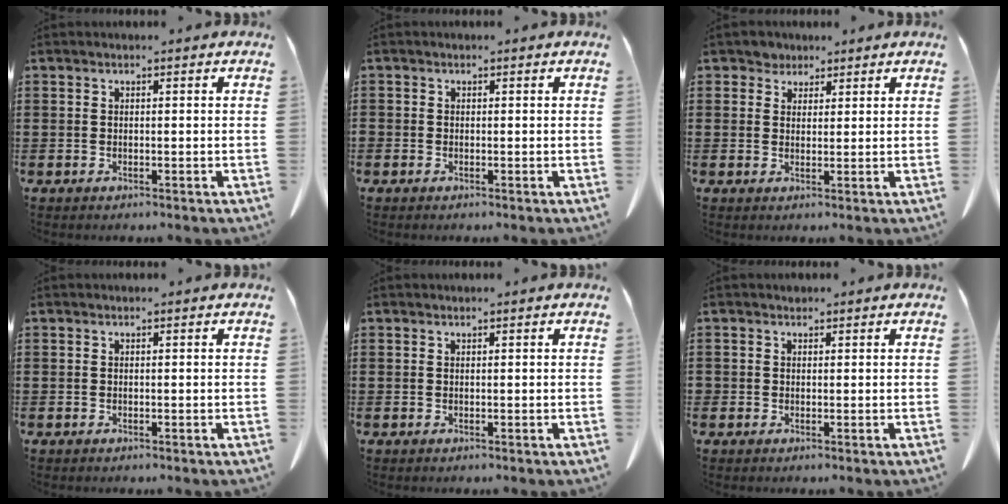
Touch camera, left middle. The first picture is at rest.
{"total": 0.5, "force": [-0.3, 0.4, 0.1], "torque": [-0.002, 0.002, -0.007]}
{"total": 2.4, "force": [1.9, 1.5, 0.2], "torque": [-0.014, 0.010, 0.035]}
{"total": 0.0}
{"total": 0.0}
{"total": 0.8, "force": [0.4, 0.7, 0.0], "torque": [-0.004, 0.002, 0.008]}